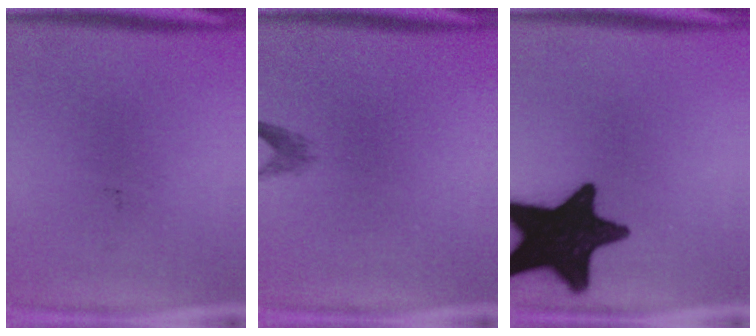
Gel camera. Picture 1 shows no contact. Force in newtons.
{"total": 1.4}
{"total": 19.3}